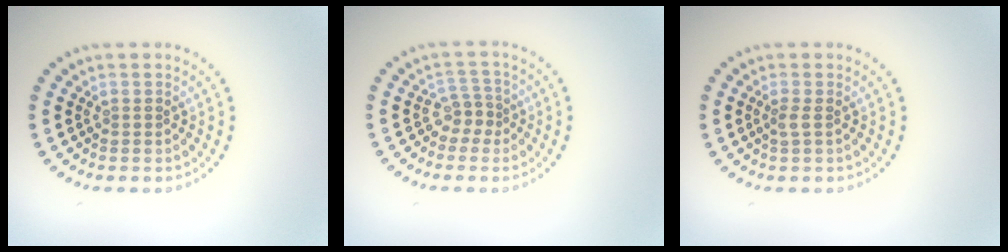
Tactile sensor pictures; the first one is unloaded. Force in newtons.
{"total": 1.9, "press": 1.4, "slide": 1.3}
{"total": 0.9, "press": 0.6, "slide": 0.6}